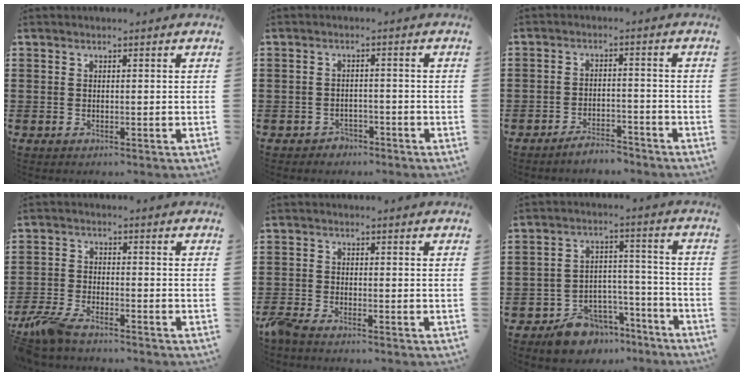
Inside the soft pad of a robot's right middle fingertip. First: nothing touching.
{"total": 1.8, "force": [-1.7, 0.7, 0.0], "torque": [-0.008, 0.003, -0.038]}
{"total": 3.6, "force": [-3.6, 0.5, 0.4], "torque": [-0.009, 0.006, -0.072]}
{"total": 5.2, "force": [-4.4, 1.1, 2.5], "torque": [-0.082, -0.010, -0.094]}
{"total": 2.3, "force": [-2.0, 0.2, 1.0], "torque": [-0.047, -0.008, -0.050]}
{"total": 8.0, "force": [-7.0, 3.6, 1.0], "torque": [-0.013, 0.041, -0.131]}